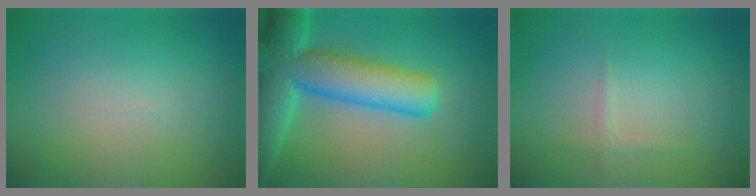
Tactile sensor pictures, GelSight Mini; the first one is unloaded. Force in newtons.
{"total": 11.2, "press": 11.2, "slide": 0.7}
{"total": 0.7, "press": 0.7, "slide": 0.1}